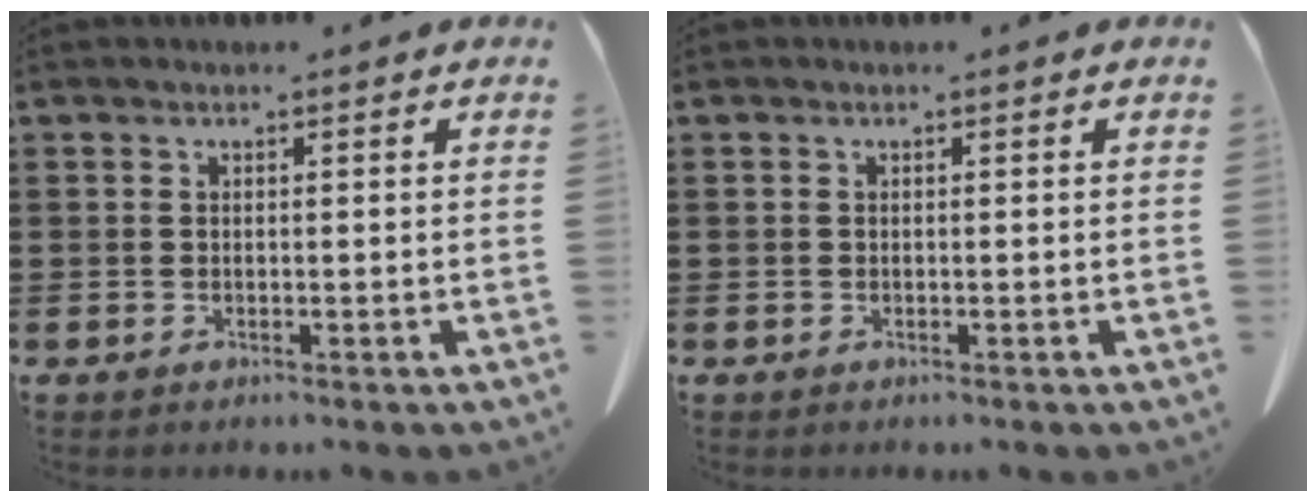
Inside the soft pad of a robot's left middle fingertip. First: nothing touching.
{"total": 0.0}